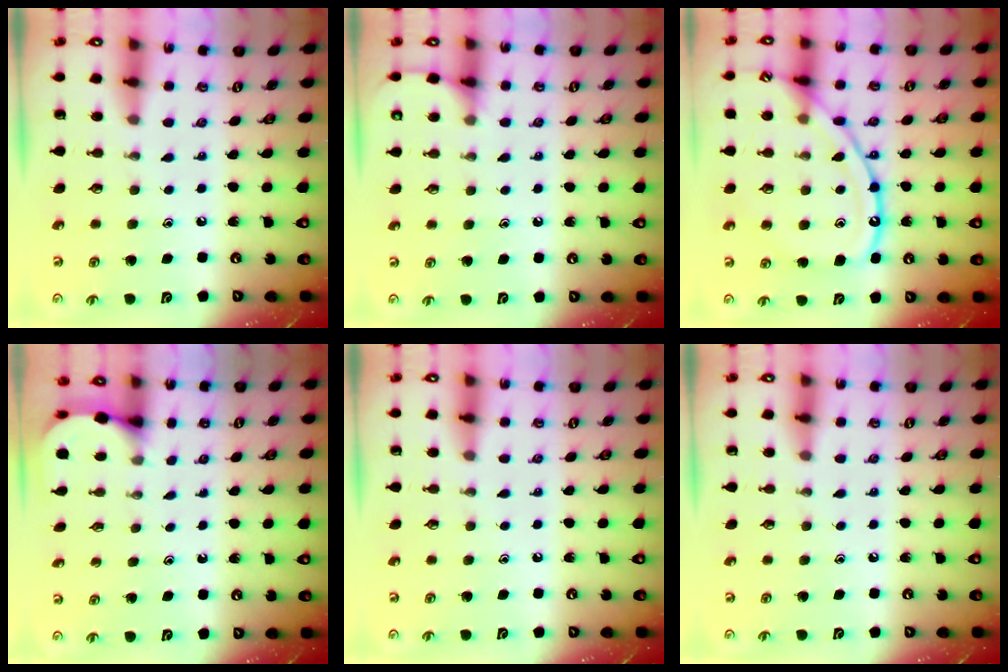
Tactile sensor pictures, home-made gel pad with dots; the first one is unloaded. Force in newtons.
{"total": 5.0, "press": 5.0, "slide": 0.7}
{"total": 16.4, "press": 16.3, "slide": 1.4}
{"total": 2.6, "press": 2.6, "slide": 0.2}
{"total": 0.0}
{"total": 0.0}